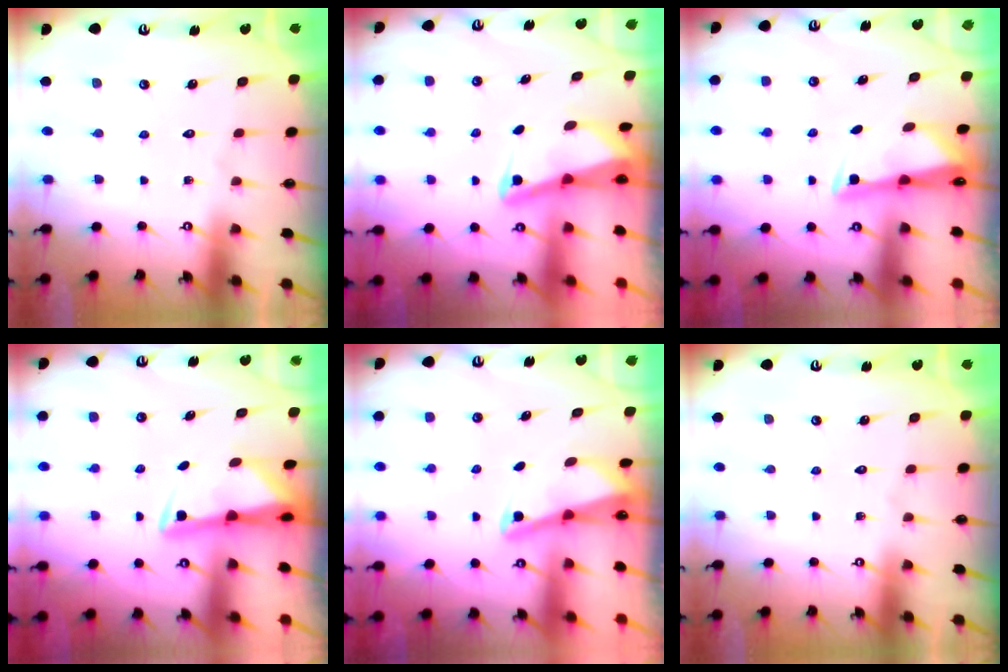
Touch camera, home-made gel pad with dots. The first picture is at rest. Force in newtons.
{"total": 2.6, "press": 2.5, "slide": 0.6}
{"total": 2.7, "press": 2.7, "slide": 0.4}
{"total": 3.0, "press": 2.9, "slide": 0.6}
{"total": 2.2, "press": 2.2, "slide": 0.3}
{"total": 0.0}